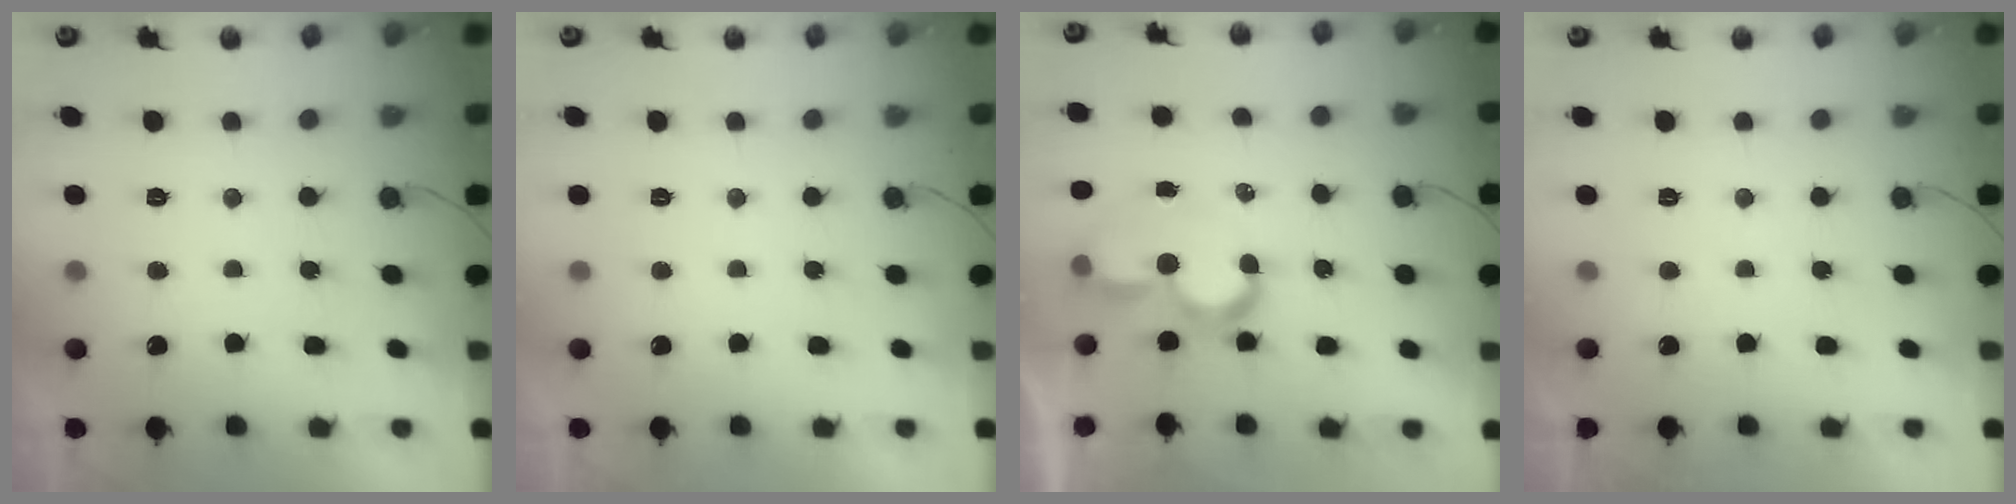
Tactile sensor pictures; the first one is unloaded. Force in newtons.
{"total": 0.0}
{"total": 9.0, "press": 9.0, "slide": 0.3}
{"total": 1.8, "press": 1.8, "slide": 0.0}